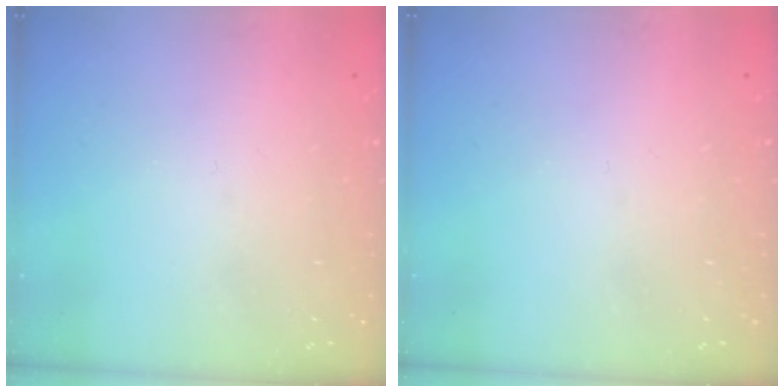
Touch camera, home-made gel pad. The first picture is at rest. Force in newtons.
{"total": 0.0}